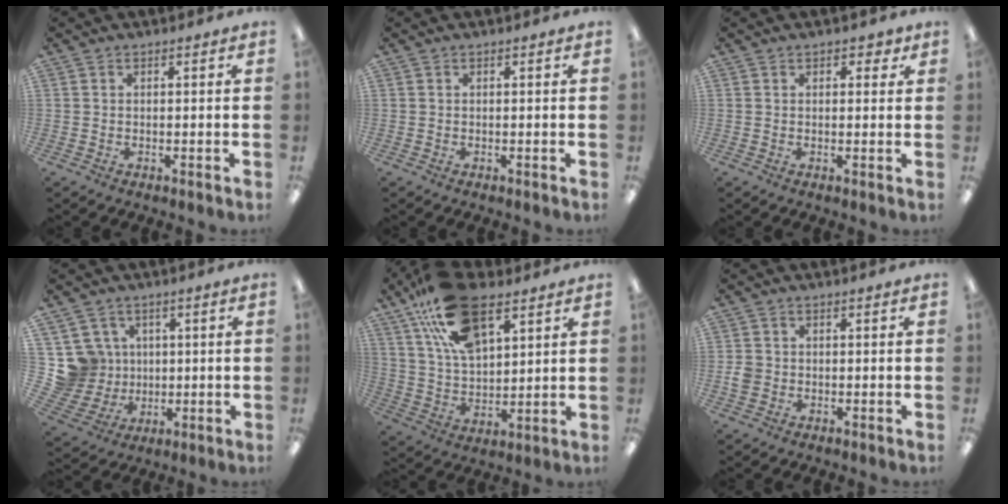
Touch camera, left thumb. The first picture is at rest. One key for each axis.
{"total": 0.0}
{"total": 2.2, "fx": 1.3, "fy": 1.4, "fz": 1.1, "tx": -0.007, "ty": -0.002, "tz": 0.019}
{"total": 10.2, "fx": 2.5, "fy": 9.7, "fz": 1.7, "tx": -0.083, "ty": -0.013, "tz": 0.061}
{"total": 20.2, "fx": 11.8, "fy": 10.2, "fz": 12.8, "tx": -0.232, "ty": -0.041, "tz": 0.212}
{"total": 2.4, "fx": -0.6, "fy": 2.2, "fz": 0.9, "tx": -0.015, "ty": 0.002, "tz": -0.011}